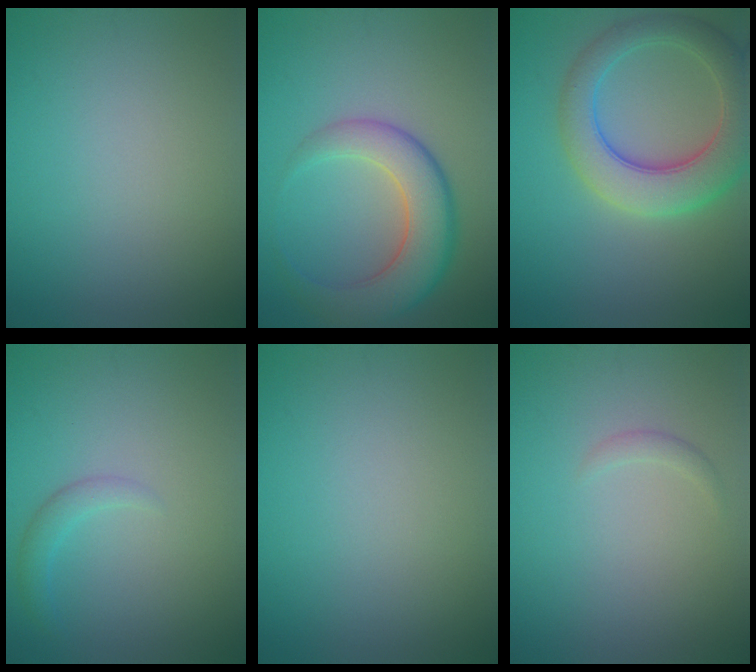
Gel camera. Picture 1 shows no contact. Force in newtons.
{"total": 6.5, "press": 6.5, "slide": 0.2}
{"total": 7.2, "press": 7.2, "slide": 0.5}
{"total": 1.5, "press": 1.5, "slide": 0.0}
{"total": 0.0}
{"total": 0.8, "press": 0.8, "slide": 0.1}